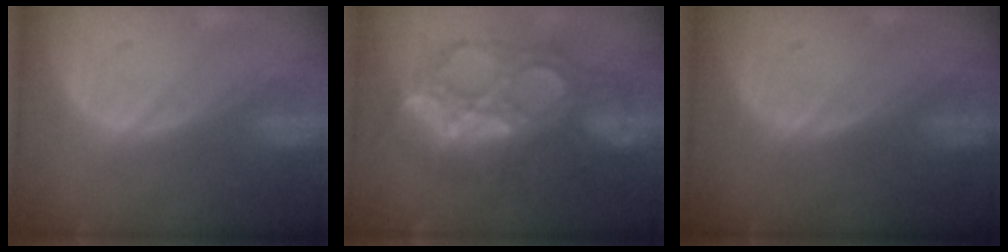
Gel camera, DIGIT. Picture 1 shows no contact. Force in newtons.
{"total": 10.0, "press": 10.0, "slide": 0.7}
{"total": 0.0}